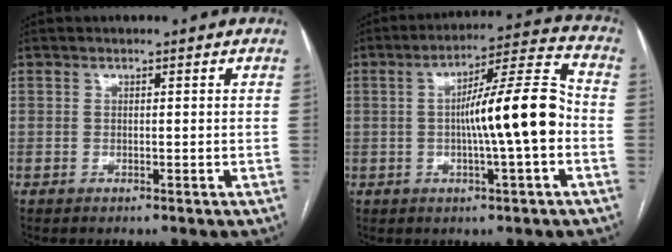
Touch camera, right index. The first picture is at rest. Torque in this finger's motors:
{"motor_torque": [0.96, -0.26, 0.62, 0.19]}